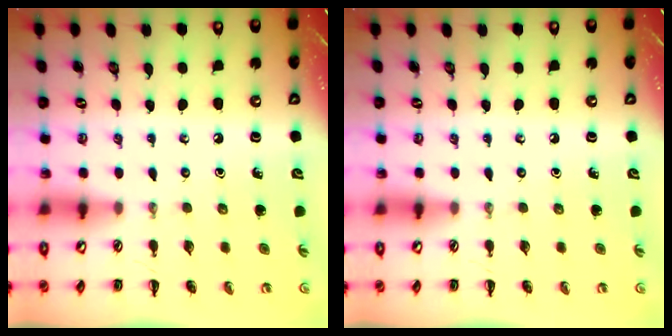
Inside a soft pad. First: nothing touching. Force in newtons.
{"total": 0.0}